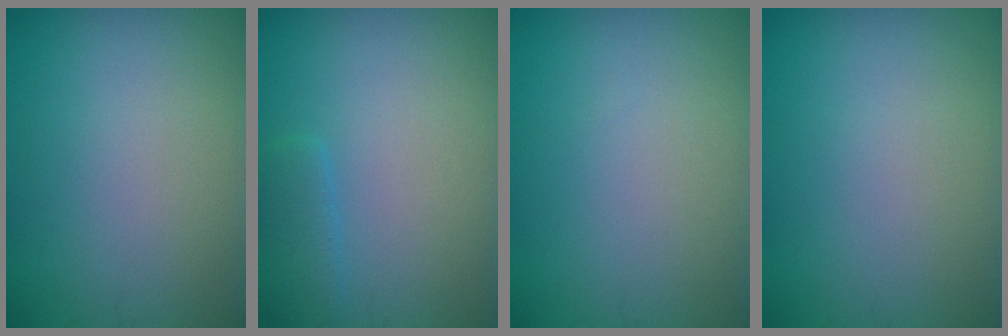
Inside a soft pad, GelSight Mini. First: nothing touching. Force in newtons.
{"total": 2.0, "press": 2.0, "slide": 0.2}
{"total": 0.0}
{"total": 0.0}